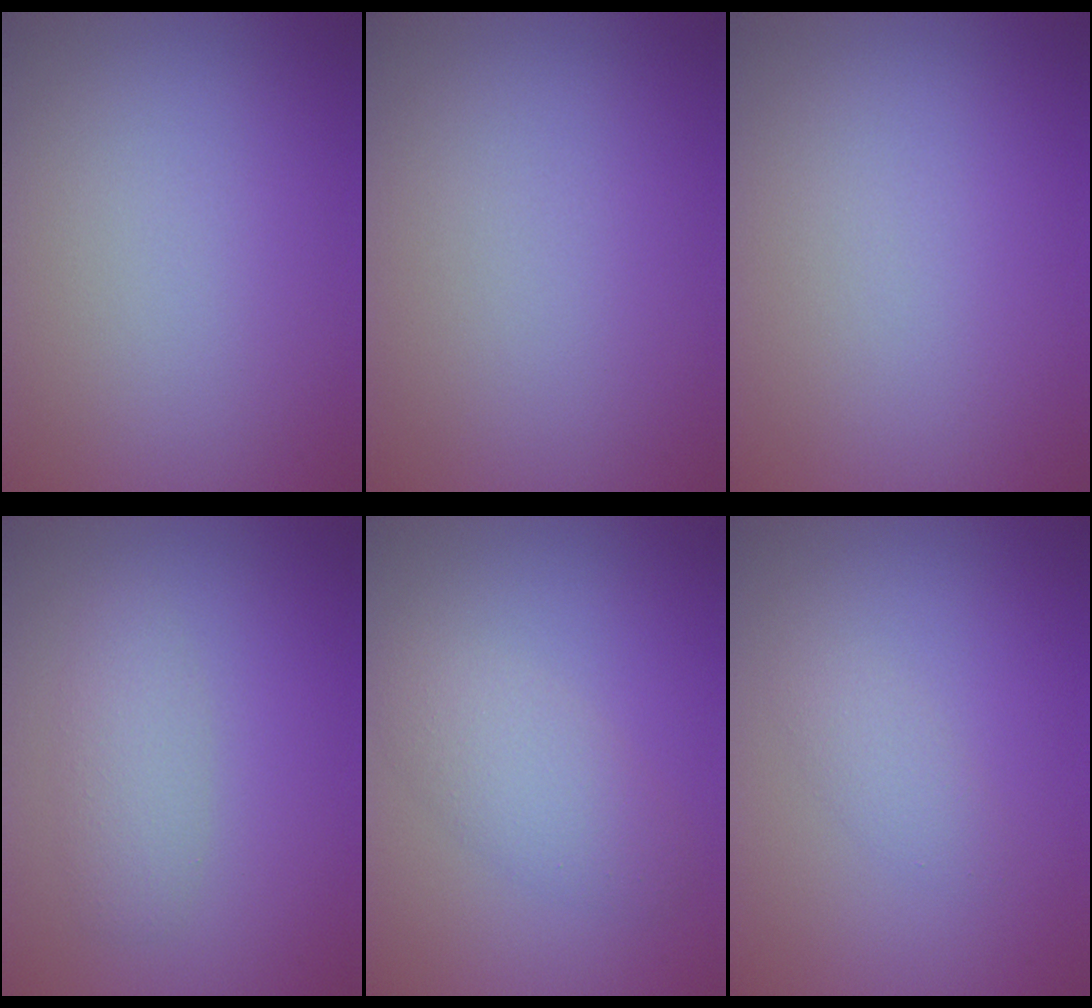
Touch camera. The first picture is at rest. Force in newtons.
{"total": 0.0}
{"total": 0.0}
{"total": 2.3, "press": 2.3, "slide": 0.1}
{"total": 3.1, "press": 3.1, "slide": 0.3}
{"total": 1.4, "press": 1.4, "slide": 0.1}